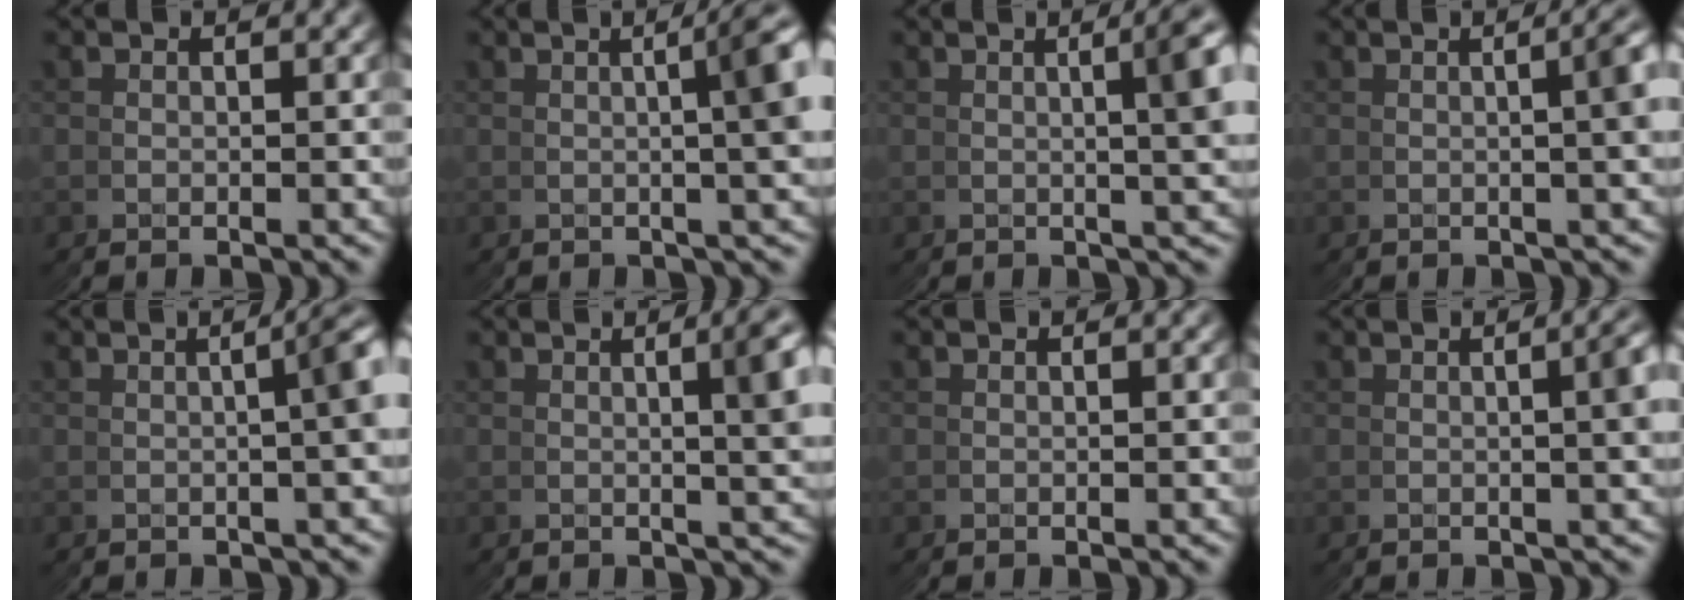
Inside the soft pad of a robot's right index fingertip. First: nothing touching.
{"total": 5.8, "force": [1.2, 1.2, 5.6], "torque": [-0.058, 0.021, 0.016]}
{"total": 4.9, "force": [1.2, 0.7, 4.7], "torque": [-0.049, 0.015, 0.020]}
{"total": 4.1, "force": [0.5, 0.7, 4.0], "torque": [-0.043, 0.012, 0.009]}
{"total": 5.2, "force": [0.8, 1.3, 5.0], "torque": [-0.052, 0.020, 0.009]}
{"total": 4.3, "force": [1.0, 0.3, 4.2], "torque": [-0.043, 0.011, 0.019]}
{"total": 0.0}
{"total": 3.5, "force": [0.5, 0.4, 3.4], "torque": [-0.037, 0.008, 0.010]}